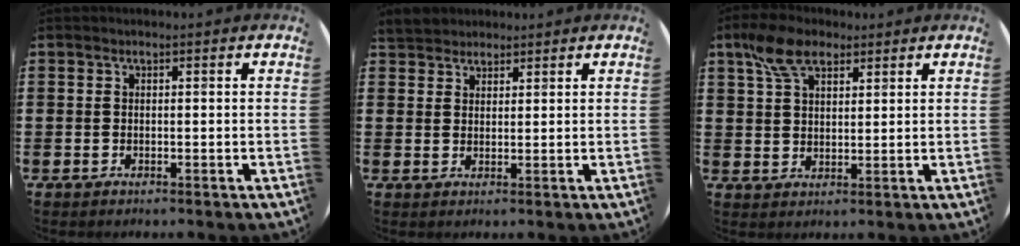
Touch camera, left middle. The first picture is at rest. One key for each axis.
{"total": 3.0, "fx": 2.7, "fy": 1.0, "fz": -0.3, "tx": -0.001, "ty": 0.001, "tz": 0.055}
{"total": 6.7, "fx": 4.4, "fy": 3.4, "fz": 3.7, "tx": -0.085, "ty": 0.007, "tz": 0.081}